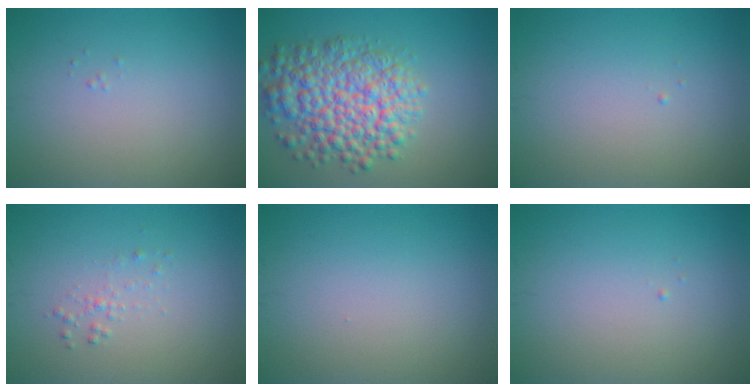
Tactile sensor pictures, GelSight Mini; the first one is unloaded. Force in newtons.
{"total": 8.1, "press": 8.1, "slide": 0.2}
{"total": 0.0}
{"total": 0.9, "press": 0.9, "slide": 0.0}
{"total": 0.0}
{"total": 0.0}